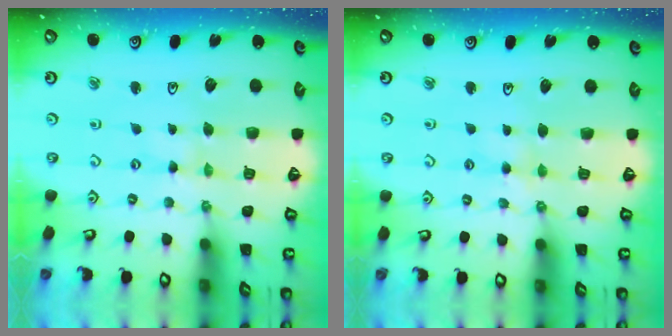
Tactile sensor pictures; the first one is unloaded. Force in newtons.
{"total": 2.9, "press": 2.8, "slide": 0.5}